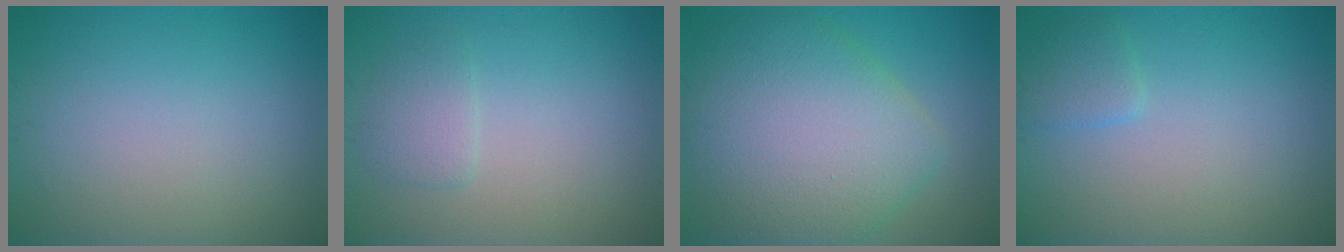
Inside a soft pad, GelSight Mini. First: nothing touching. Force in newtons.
{"total": 1.7, "press": 1.6, "slide": 0.2}
{"total": 10.1, "press": 10.1, "slide": 0.8}
{"total": 1.5, "press": 1.5, "slide": 0.2}